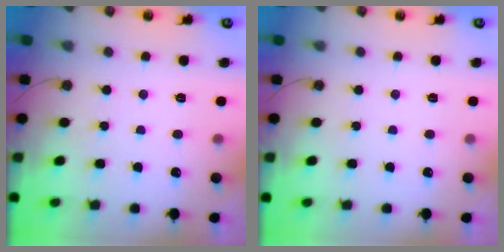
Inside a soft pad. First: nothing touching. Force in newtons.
{"total": 0.0}